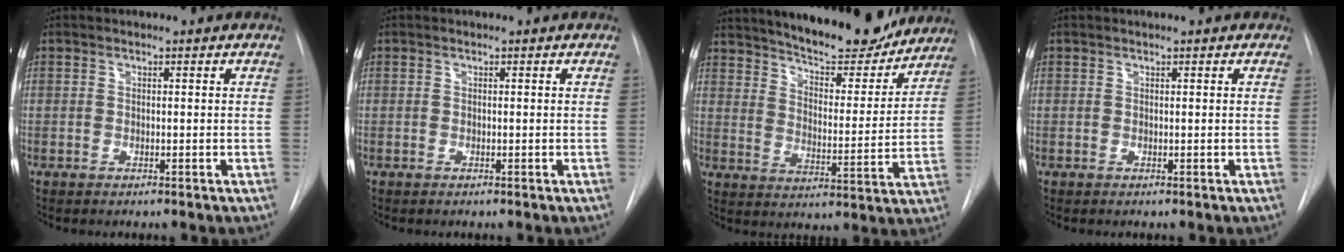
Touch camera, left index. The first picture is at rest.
{"total": 0.0}
{"total": 19.3, "force": [17.0, 4.2, 8.1], "torque": [-0.125, -0.021, 0.236]}
{"total": 0.6, "force": [0.3, 0.2, 0.5], "torque": [-0.006, 0.005, 0.001]}